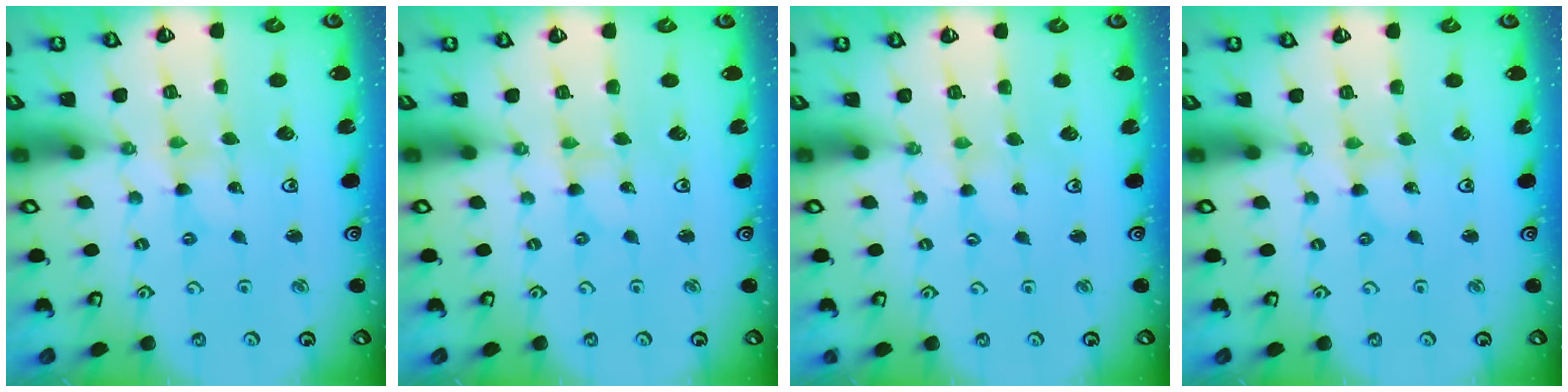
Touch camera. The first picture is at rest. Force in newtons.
{"total": 0.0}
{"total": 0.0}
{"total": 0.0}